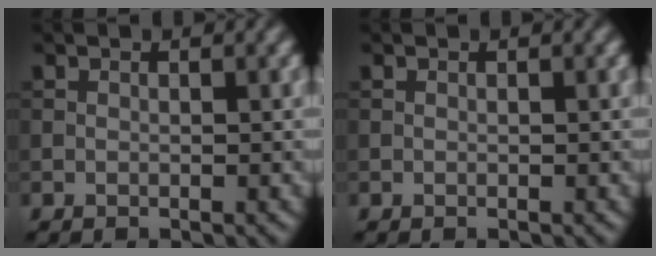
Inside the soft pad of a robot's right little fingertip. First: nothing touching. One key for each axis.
{"total": 0.0}